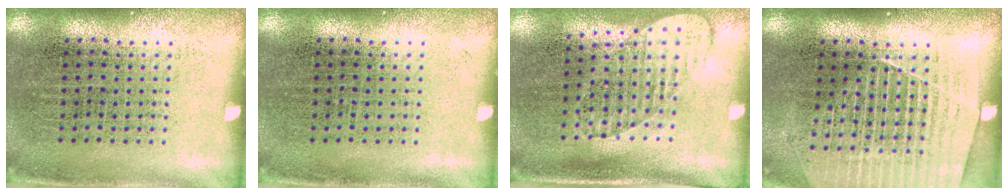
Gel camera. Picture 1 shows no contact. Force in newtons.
{"total": 0.0}
{"total": 1.5, "press": 1.2, "slide": 0.8}
{"total": 1.6, "press": 1.5, "slide": 0.4}